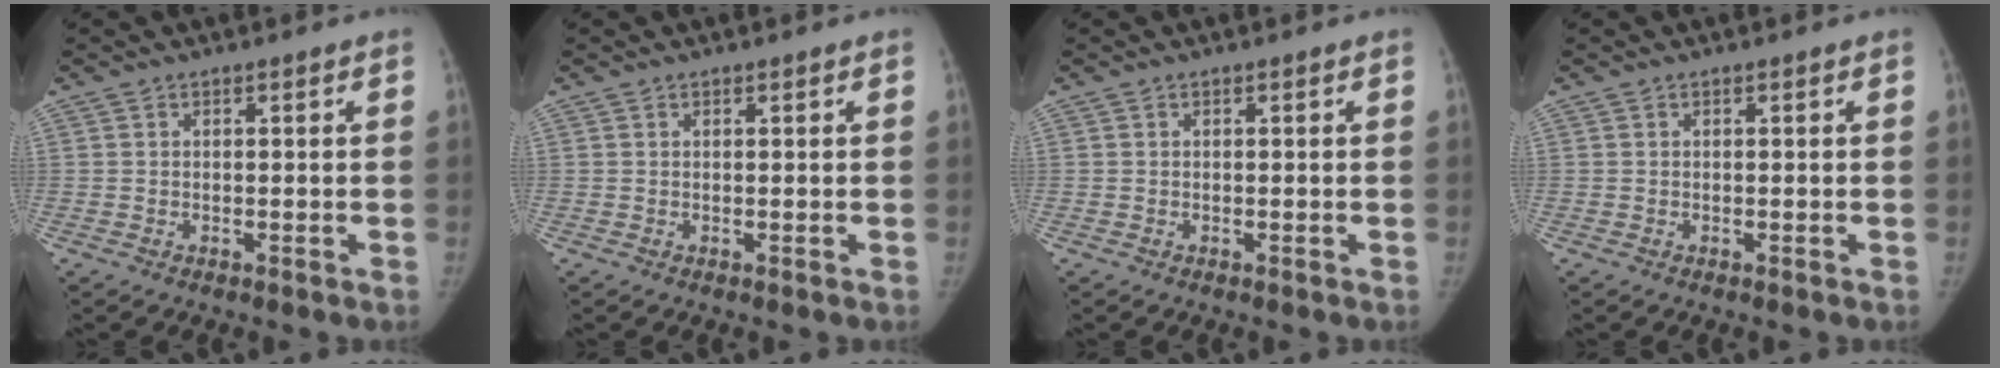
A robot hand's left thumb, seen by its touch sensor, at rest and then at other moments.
{"total": 0.0}
{"total": 0.0}
{"total": 0.0}